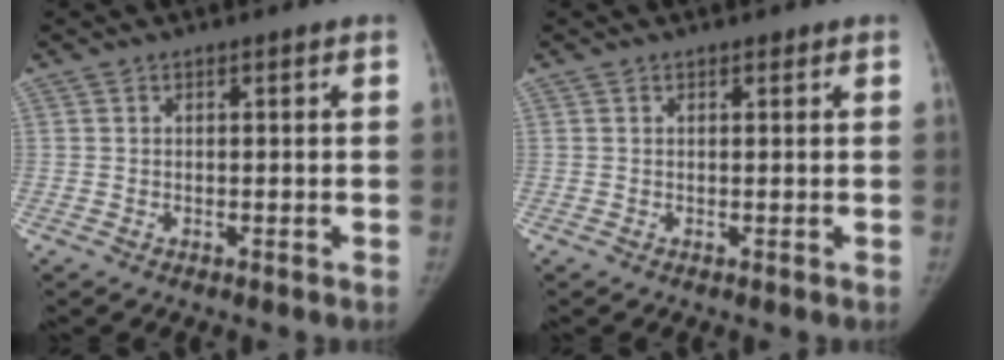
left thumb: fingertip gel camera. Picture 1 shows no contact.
{"total": 0.6, "force": [0.5, 0.3, 0.2], "torque": [-0.003, -0.003, 0.005]}